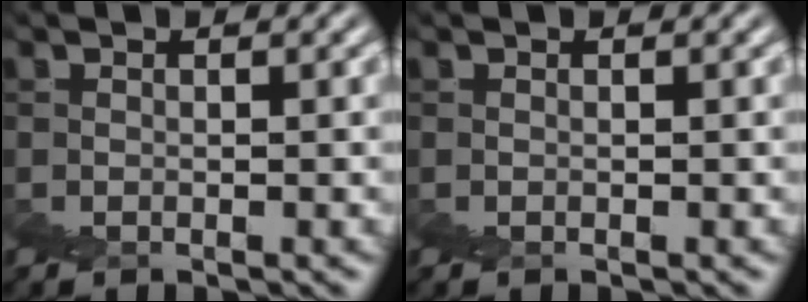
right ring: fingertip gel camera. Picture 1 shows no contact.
{"total": 0.0}